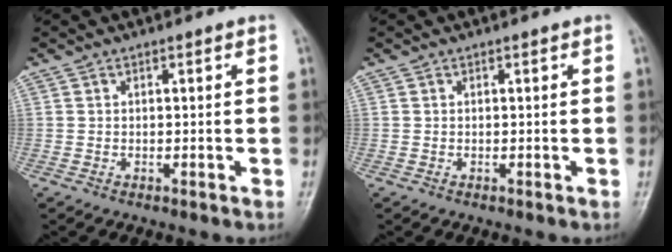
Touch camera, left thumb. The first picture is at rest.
{"total": 0.0}